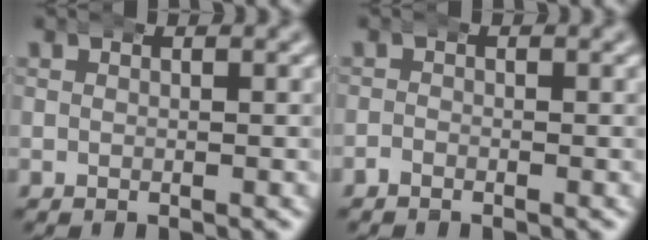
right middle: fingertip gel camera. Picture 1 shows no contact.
{"total": 0.8, "force": [-0.8, 0.2, 0.0], "torque": [-0.002, -0.002, -0.017]}